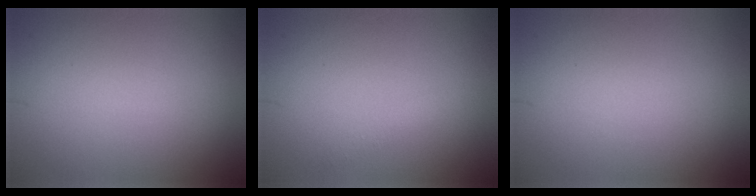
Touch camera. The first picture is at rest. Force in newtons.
{"total": 1.0, "press": 0.9, "slide": 0.1}
{"total": 0.0}